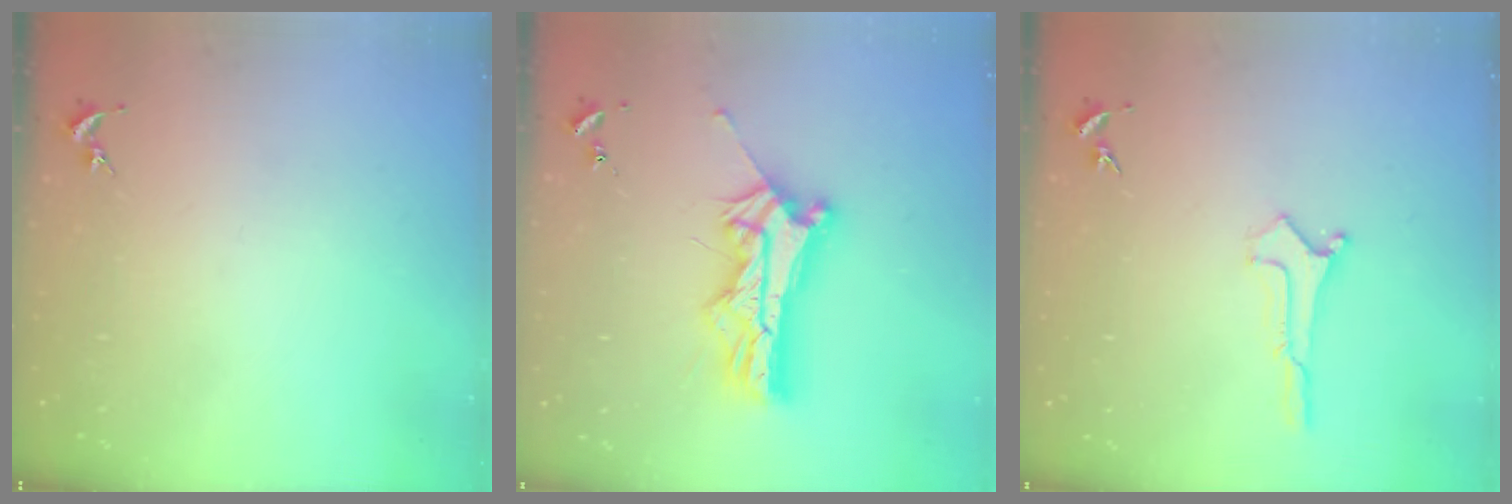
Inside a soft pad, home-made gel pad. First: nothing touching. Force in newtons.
{"total": 9.1, "press": 9.1, "slide": 0.8}
{"total": 0.0}